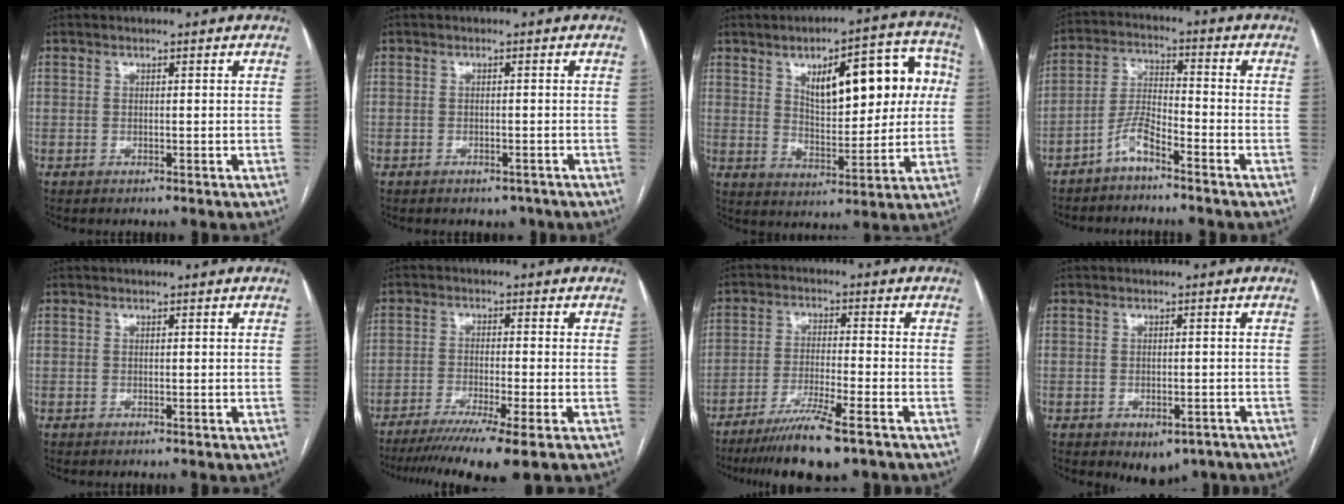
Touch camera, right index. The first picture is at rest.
{"total": 2.1, "force": [-1.7, 1.1, 0.7], "torque": [-0.007, 0.001, -0.017]}
{"total": 16.3, "force": [4.3, 6.2, 14.4], "torque": [-0.185, 0.036, 0.066]}
{"total": 5.4, "force": [-4.0, 0.9, 3.5], "torque": [-0.079, 0.004, -0.081]}
{"total": 0.0}
{"total": 11.8, "force": [-8.5, -1.1, 8.1], "torque": [-0.123, -0.030, -0.133]}
{"total": 10.0, "force": [-7.1, 0.1, 7.1], "torque": [-0.124, -0.029, -0.120]}
{"total": 5.6, "force": [-3.9, 2.9, 2.8], "torque": [-0.024, 0.001, -0.048]}